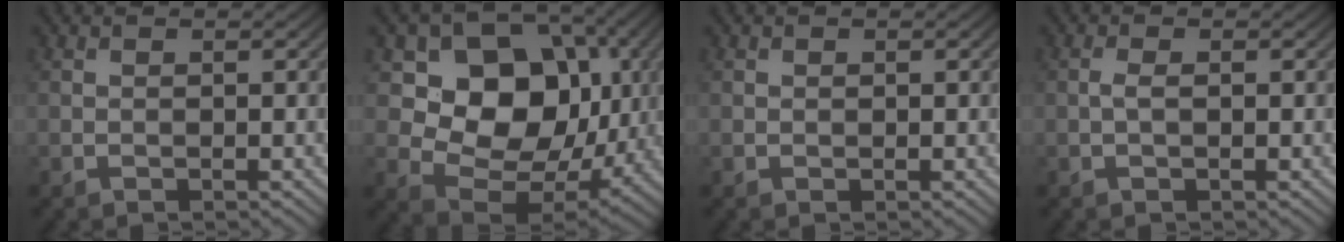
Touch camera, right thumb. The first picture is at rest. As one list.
[{"total": 14.0, "force": [3.0, 10.7, 8.6], "torque": [-0.142, -0.007, 0.045]}, {"total": 0.0}, {"total": 1.2, "force": [-0.1, 0.5, 1.1], "torque": [-0.028, 0.003, -0.004]}]